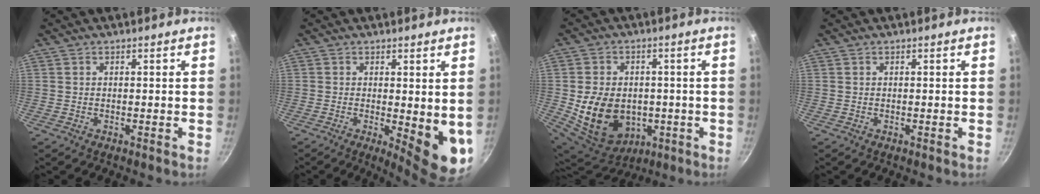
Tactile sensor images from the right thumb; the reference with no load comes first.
{"total": 9.1, "force": [-0.5, 2.9, 8.6], "torque": [-0.096, -0.018, 0.001]}
{"total": 16.2, "force": [-2.1, 12.5, 10.1], "torque": [-0.164, -0.001, -0.012]}
{"total": 0.0}